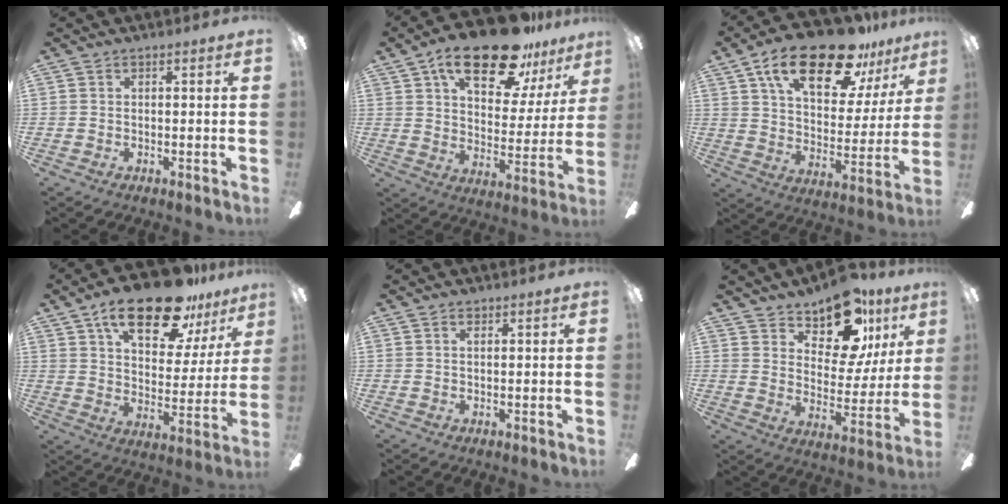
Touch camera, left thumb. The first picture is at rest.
{"total": 22.5, "force": [14.9, 9.0, 14.2], "torque": [-0.226, -0.077, 0.251]}
{"total": 23.5, "force": [14.8, 9.9, 15.3], "torque": [-0.252, -0.073, 0.252]}
{"total": 21.8, "force": [14.3, 8.9, 13.9], "torque": [-0.220, -0.073, 0.240]}
{"total": 1.0, "force": [0.6, 0.5, 0.7], "torque": [-0.015, 0.002, 0.011]}
{"total": 16.9, "force": [12.0, 8.4, 8.5], "torque": [-0.130, -0.071, 0.210]}